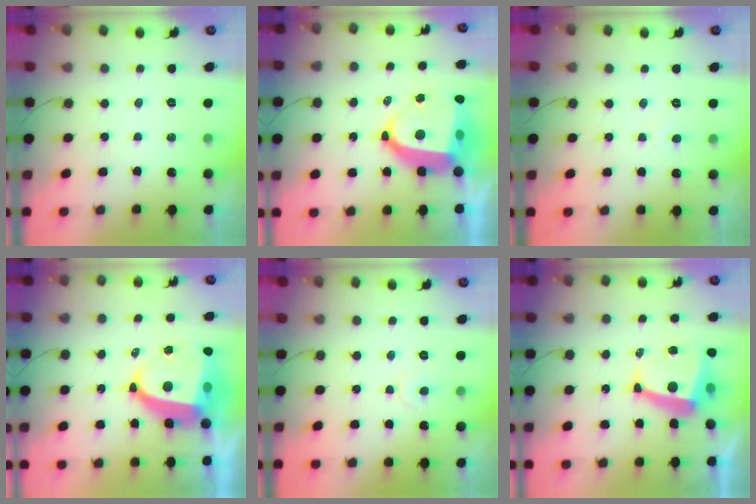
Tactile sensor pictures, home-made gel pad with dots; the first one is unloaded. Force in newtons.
{"total": 15.1, "press": 14.9, "slide": 2.0}
{"total": 2.0, "press": 2.0, "slide": 0.2}
{"total": 11.2, "press": 11.1, "slide": 1.4}
{"total": 3.3, "press": 3.3, "slide": 0.4}
{"total": 7.8, "press": 7.7, "slide": 1.0}